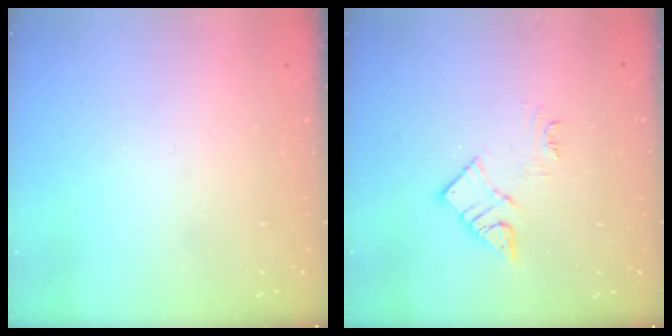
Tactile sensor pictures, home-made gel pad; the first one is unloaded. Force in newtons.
{"total": 7.9, "press": 7.9, "slide": 0.3}